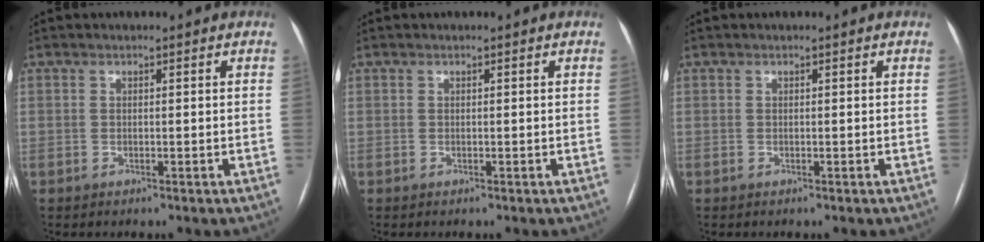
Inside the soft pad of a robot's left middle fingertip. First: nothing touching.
{"total": 0.0}
{"total": 0.0}